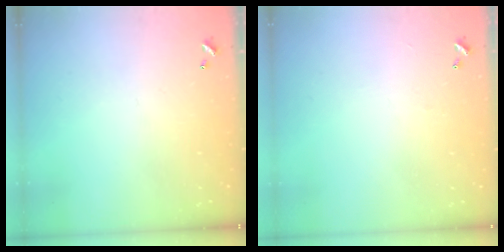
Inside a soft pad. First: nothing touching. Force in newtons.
{"total": 2.6, "press": 2.6, "slide": 0.4}